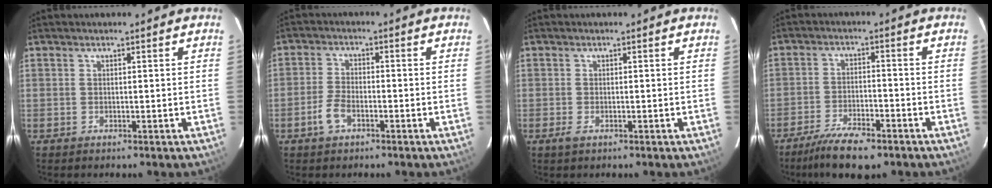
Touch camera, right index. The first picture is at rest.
{"total": 4.3, "force": [-2.4, 2.1, 2.8], "torque": [-0.071, 0.005, -0.047]}
{"total": 1.5, "force": [-0.9, 0.6, 1.0], "torque": [-0.022, -0.003, -0.017]}
{"total": 10.3, "force": [-7.9, 3.0, 6.0], "torque": [-0.141, -0.016, -0.137]}